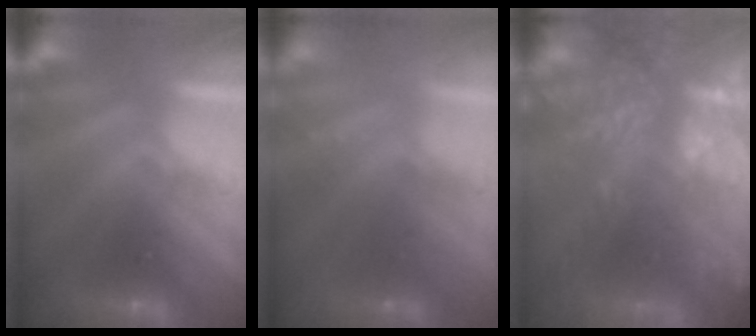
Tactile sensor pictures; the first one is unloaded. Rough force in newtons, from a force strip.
{"total": 2.3}
{"total": 7.4}